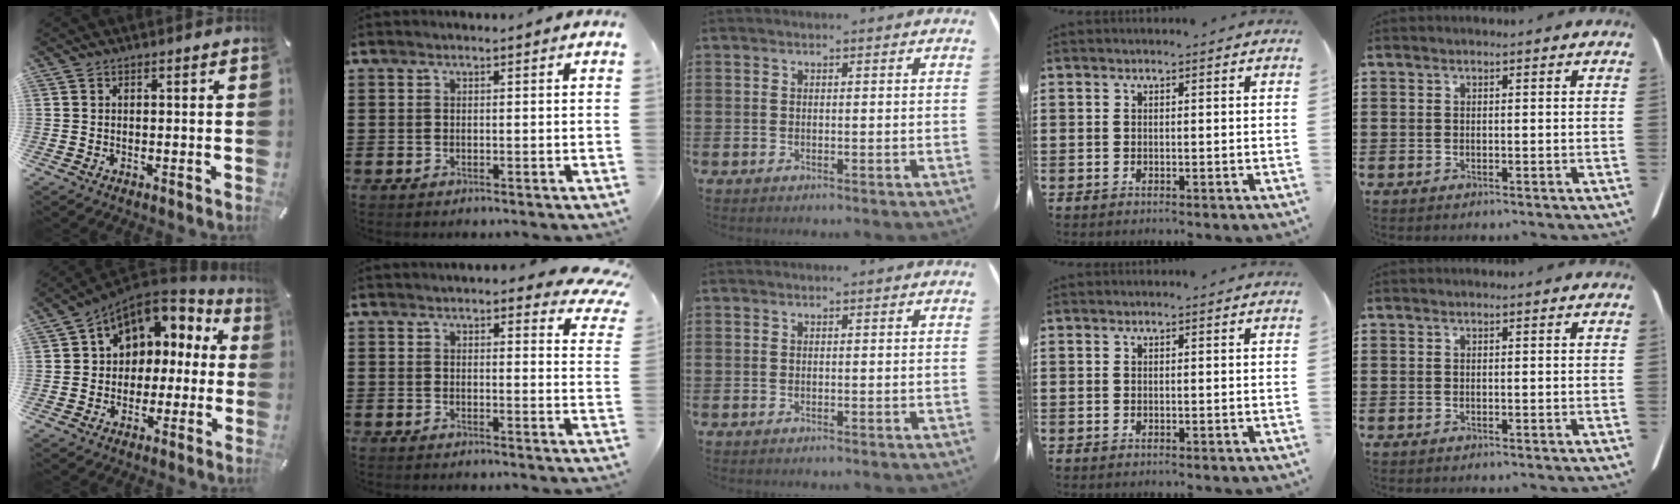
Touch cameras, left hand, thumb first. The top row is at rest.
{"thumb": {"total": 8.9, "force": [3.3, 7.8, 2.6], "torque": [-0.051, -0.022, 0.068]}, "index": {"total": 4.5, "force": [4.0, 1.0, 1.7], "torque": [-0.031, -0.012, 0.071]}}